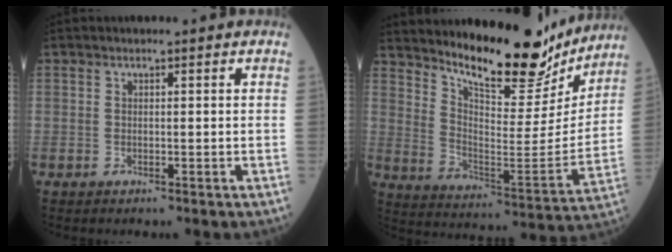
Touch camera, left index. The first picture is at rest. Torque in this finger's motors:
{"motor_torque": [0.60, -0.37, 0.66, 0.14]}